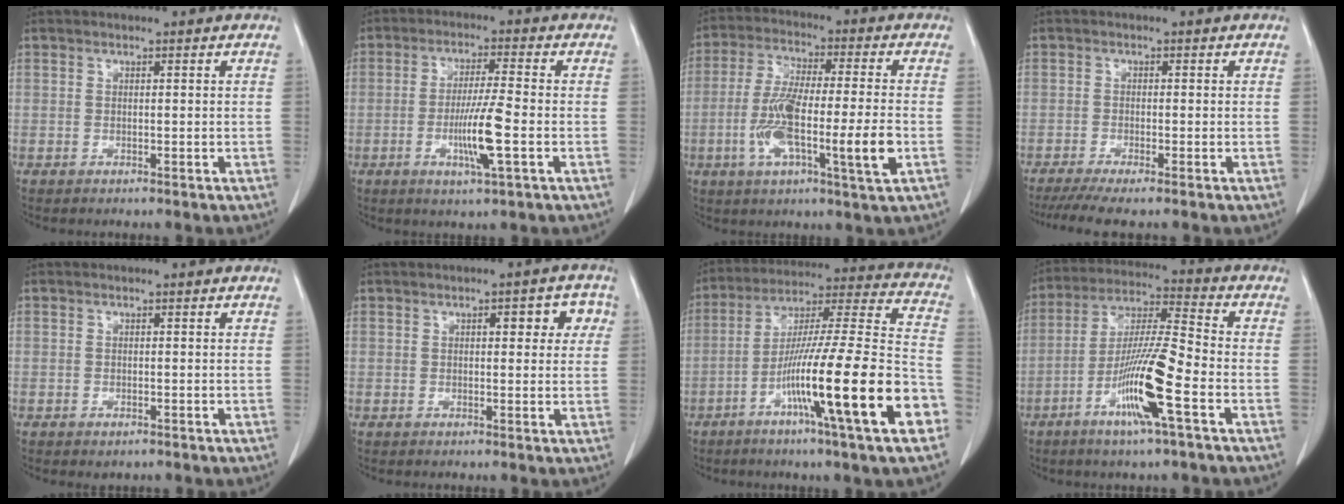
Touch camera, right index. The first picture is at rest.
{"total": 7.8, "force": [-2.1, -0.2, 7.5], "torque": [-0.139, -0.012, -0.040]}
{"total": 14.2, "force": [-3.4, 1.2, 13.7], "torque": [-0.254, -0.007, -0.064]}
{"total": 5.3, "force": [-4.1, 0.0, 3.4], "torque": [-0.052, -0.012, -0.068]}
{"total": 0.9, "force": [-0.6, 0.5, 0.5], "torque": [-0.009, -0.001, -0.004]}
{"total": 4.8, "force": [1.5, 1.9, 4.2], "torque": [-0.044, 0.016, 0.014]}
{"total": 23.7, "force": [-9.4, 0.1, 21.8], "torque": [-0.317, -0.020, -0.162]}
{"total": 13.1, "force": [-5.3, 0.1, 12.0], "torque": [-0.233, -0.009, -0.104]}